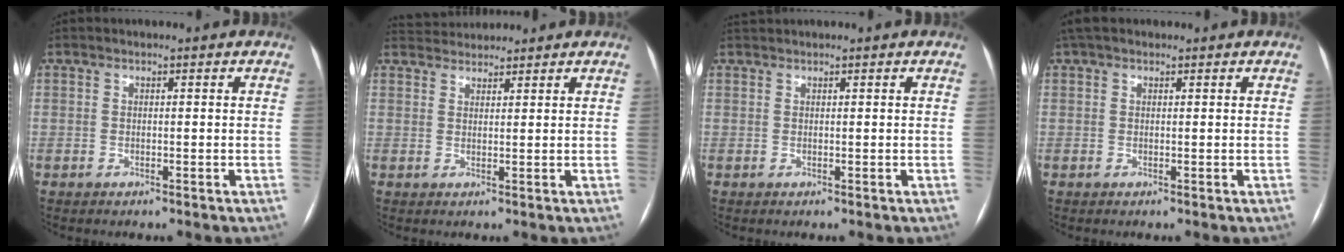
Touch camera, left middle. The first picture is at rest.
{"total": 4.1, "force": [4.1, 0.7, 0.2], "torque": [-0.007, 0.030, 0.074]}
{"total": 0.8, "force": [0.8, -0.2, -0.1], "torque": [-0.003, 0.012, 0.021]}
{"total": 3.1, "force": [2.3, 1.5, 1.5], "torque": [-0.032, 0.033, 0.042]}